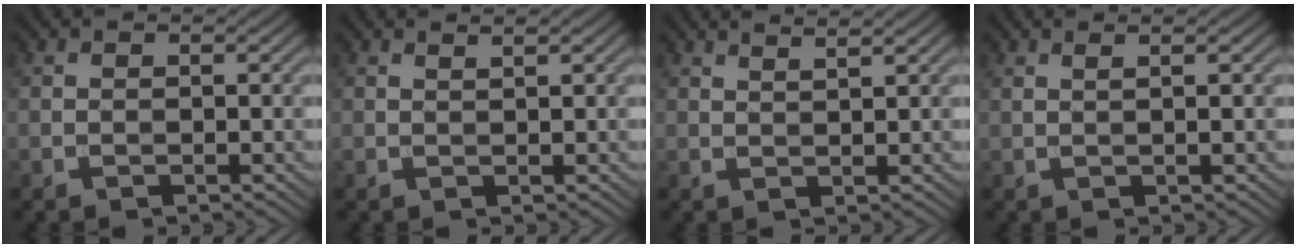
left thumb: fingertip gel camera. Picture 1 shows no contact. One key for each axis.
{"total": 0.8, "fx": 0.7, "fy": -0.1, "fz": 0.4, "tx": -0.012, "ty": 0.003, "tz": 0.012}
{"total": 2.3, "fx": 1.9, "fy": 0.3, "fz": 1.3, "tx": -0.019, "ty": 0.004, "tz": 0.029}
{"total": 1.9, "fx": 1.0, "fy": 0.4, "fz": 1.6, "tx": -0.022, "ty": 0.004, "tz": 0.004}